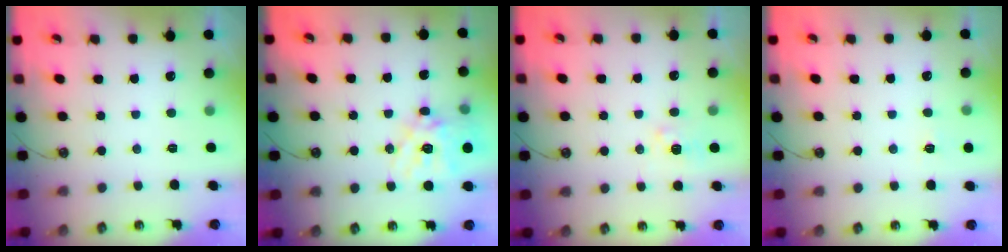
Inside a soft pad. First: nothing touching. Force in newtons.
{"total": 17.9, "press": 17.7, "slide": 2.6}
{"total": 4.5, "press": 4.4, "slide": 0.5}
{"total": 3.9, "press": 3.9, "slide": 0.4}